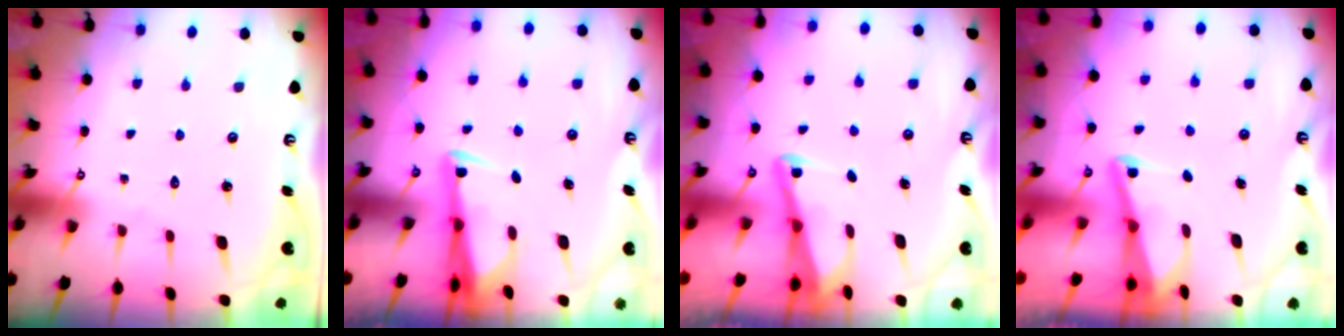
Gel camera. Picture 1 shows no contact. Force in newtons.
{"total": 3.0, "press": 2.8, "slide": 0.9}
{"total": 2.9, "press": 2.9, "slide": 0.3}
{"total": 2.1, "press": 2.0, "slide": 0.3}